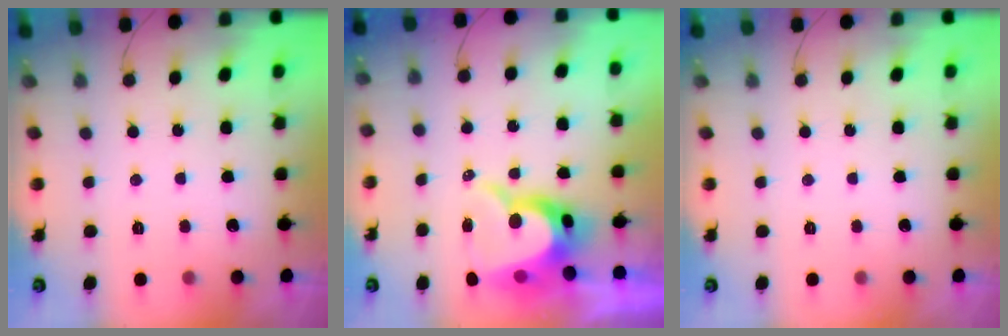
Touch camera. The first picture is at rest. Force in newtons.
{"total": 11.6, "press": 11.5, "slide": 1.1}
{"total": 0.0}